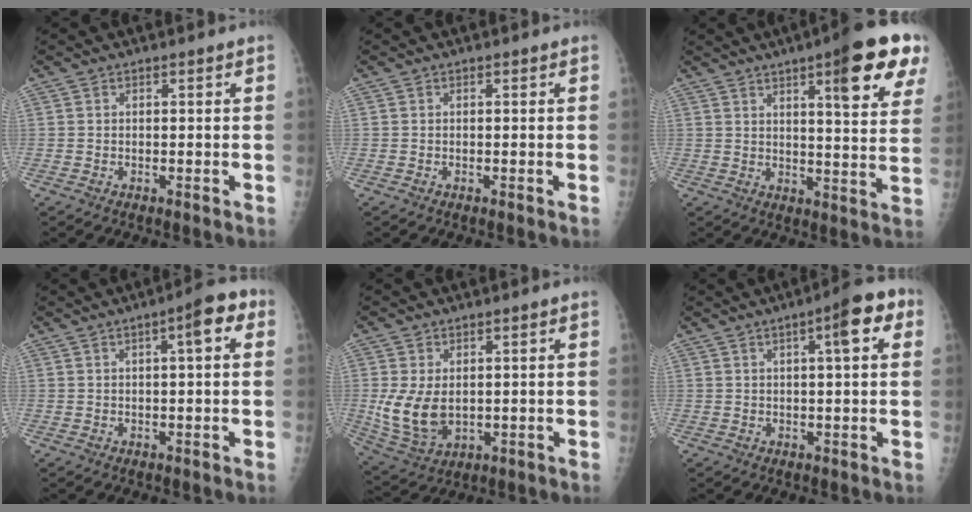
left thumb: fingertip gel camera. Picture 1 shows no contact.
{"total": 0.0}
{"total": 14.5, "force": [7.5, 2.9, 12.1], "torque": [-0.131, -0.028, 0.095]}
{"total": 6.0, "force": [2.0, 1.7, 5.4], "torque": [-0.069, 0.014, 0.021]}
{"total": 9.2, "force": [0.3, 6.0, 6.9], "torque": [-0.127, -0.013, 0.024]}
{"total": 7.9, "force": [2.8, 2.0, 7.1], "torque": [-0.089, 0.010, 0.034]}